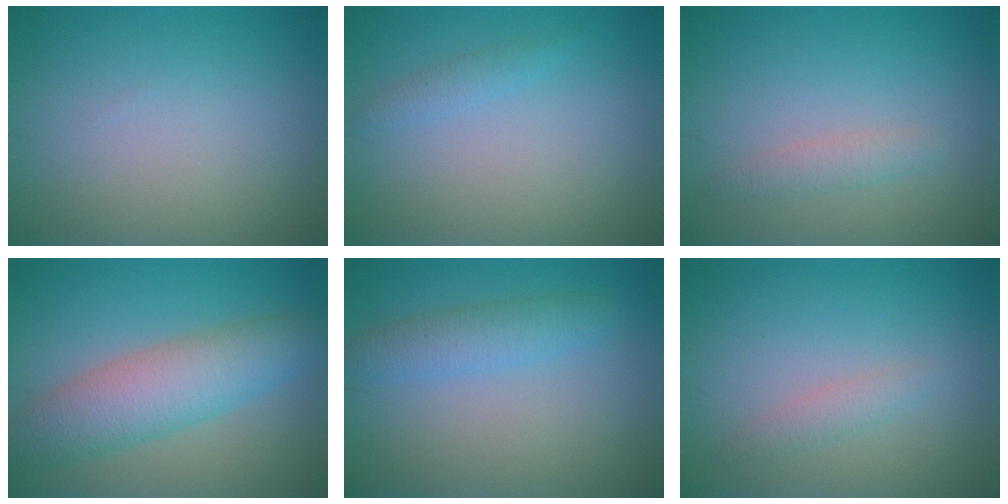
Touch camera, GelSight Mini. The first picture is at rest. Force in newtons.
{"total": 1.1, "press": 1.1, "slide": 0.1}
{"total": 1.4, "press": 1.4, "slide": 0.1}
{"total": 6.0, "press": 6.0, "slide": 0.1}
{"total": 2.4, "press": 2.4, "slide": 0.1}
{"total": 1.3, "press": 1.3, "slide": 0.0}